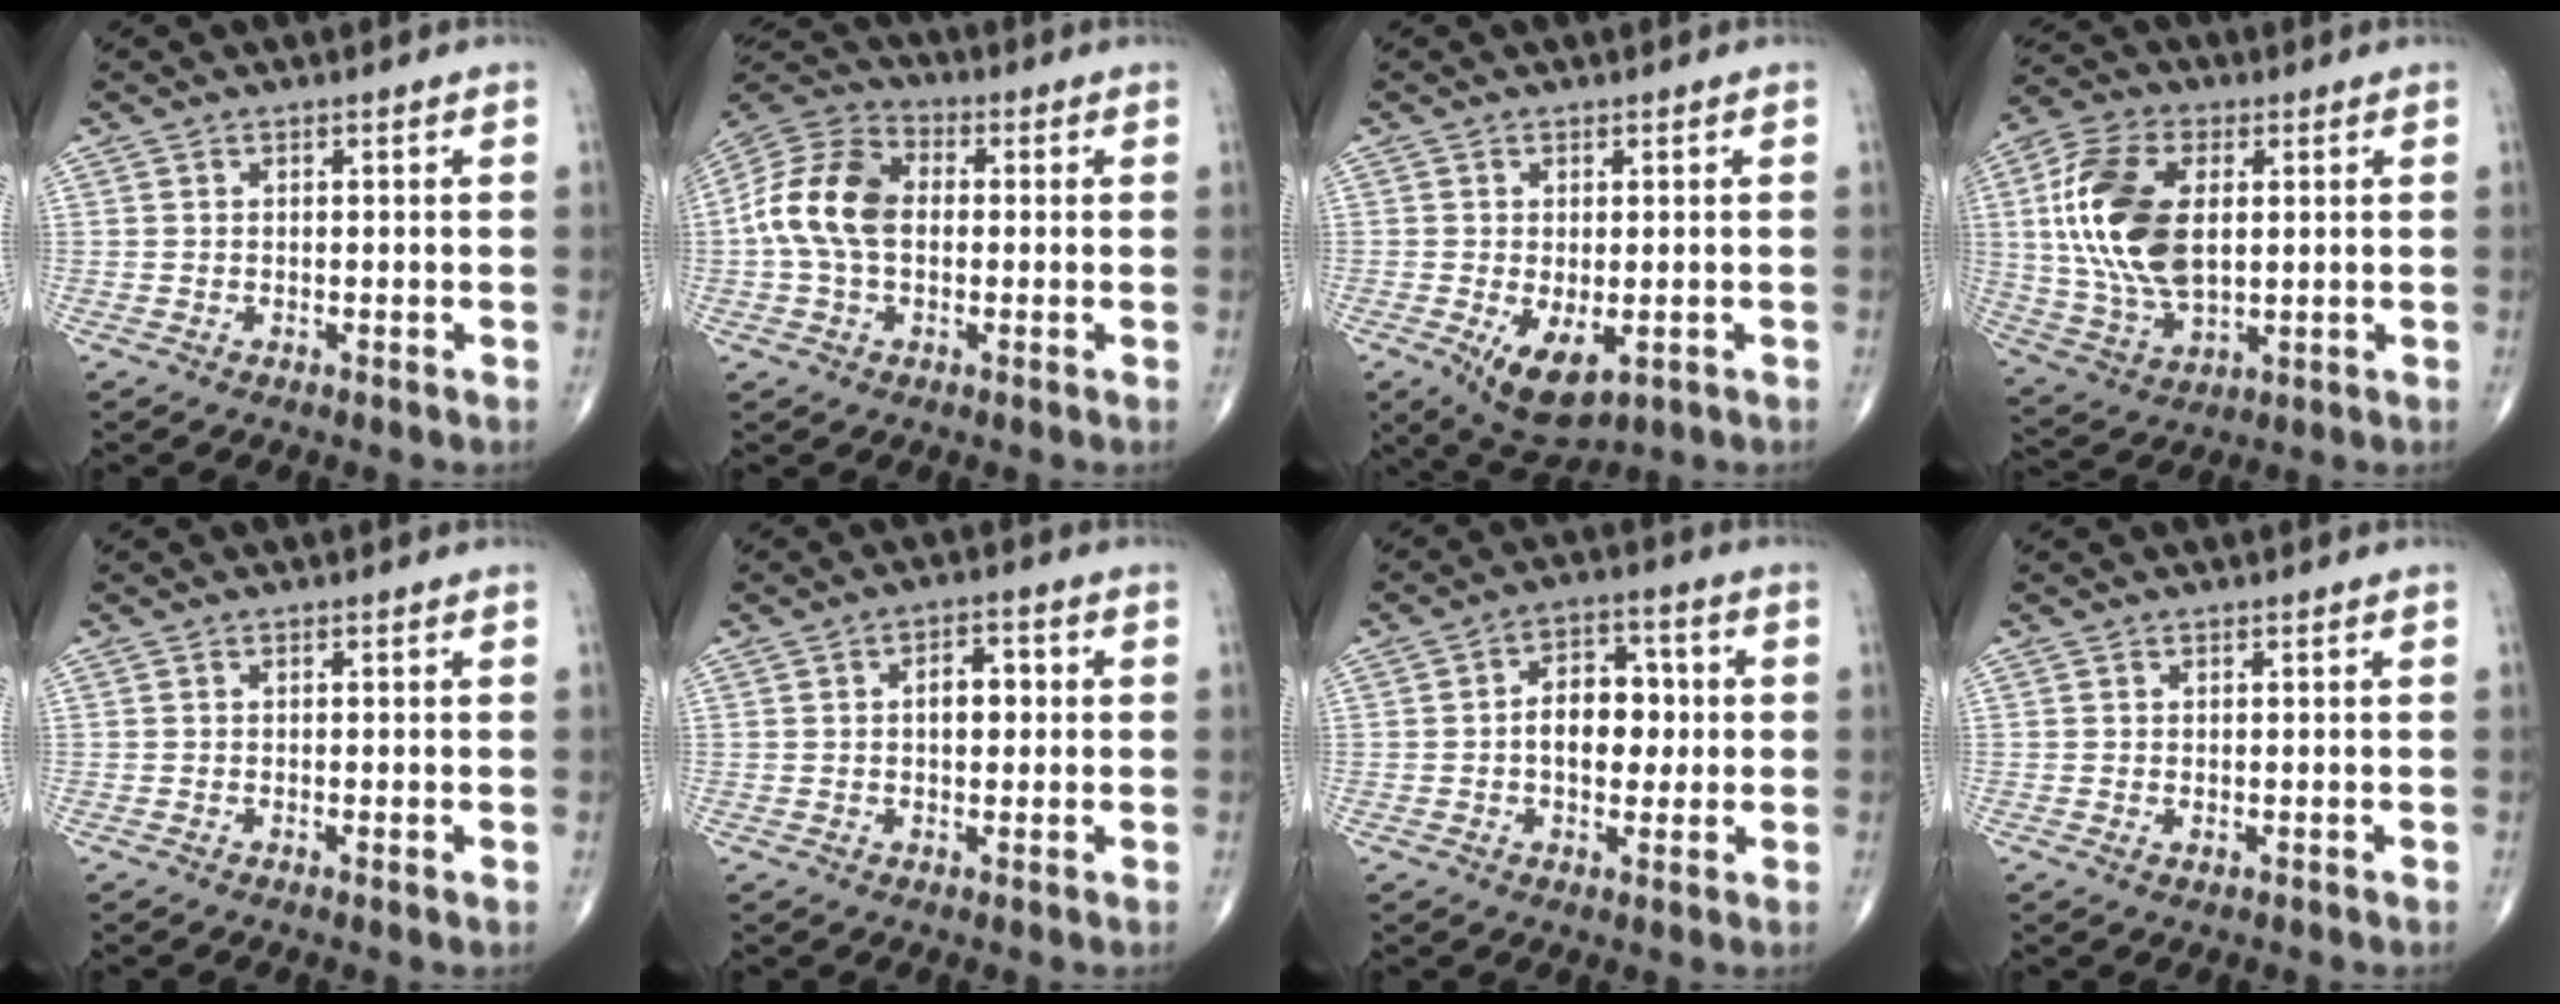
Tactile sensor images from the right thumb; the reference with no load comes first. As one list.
[{"total": 12.8, "force": [0.0, 8.5, 9.5], "torque": [-0.188, 0.033, -0.009]}, {"total": 7.4, "force": [-2.1, 3.6, 6.1], "torque": [-0.100, -0.016, -0.021]}, {"total": 17.9, "force": [2.7, 10.1, 14.6], "torque": [-0.291, -0.003, 0.050]}, {"total": 0.8, "force": [-0.1, 0.0, 0.8], "torque": [-0.017, -0.004, -0.004]}, {"total": 5.2, "force": [0.5, 3.0, 4.2], "torque": [-0.051, 0.012, 0.003]}, {"total": 9.5, "force": [0.0, 6.2, 7.2], "torque": [-0.076, 0.020, -0.007]}, {"total": 0.8, "force": [-0.1, 0.4, 0.7], "torque": [-0.013, -0.002, -0.001]}]